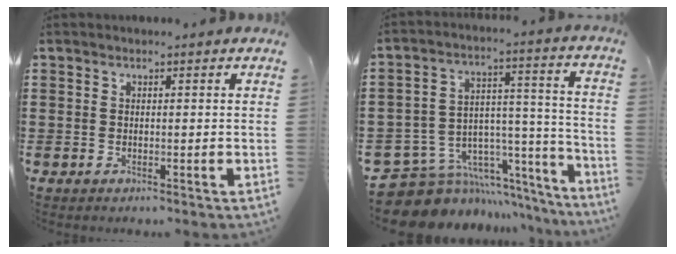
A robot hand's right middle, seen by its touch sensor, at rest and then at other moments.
{"total": 8.9, "force": [-7.0, 5.2, 1.7], "torque": [-0.047, -0.002, -0.124]}